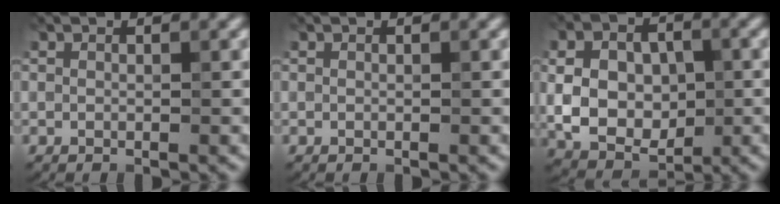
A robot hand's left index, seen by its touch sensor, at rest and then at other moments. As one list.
[{"total": 0.0}, {"total": 7.2, "force": [-0.2, 5.2, 4.9], "torque": [-0.094, -0.005, -0.005]}]